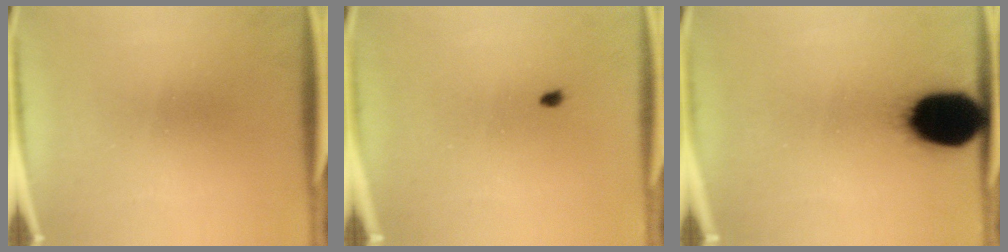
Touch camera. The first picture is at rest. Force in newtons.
{"total": 1.4}
{"total": 19.9}